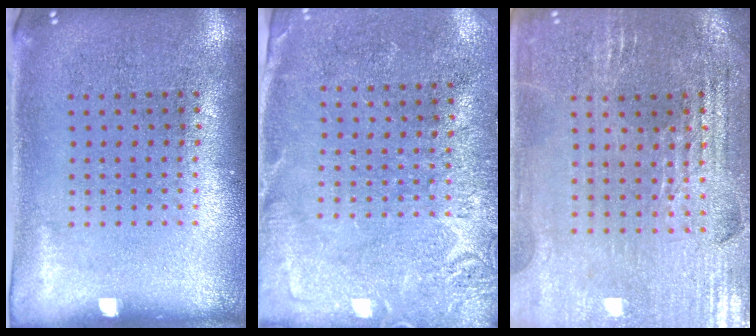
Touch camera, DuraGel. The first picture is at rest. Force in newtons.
{"total": 2.8, "press": 2.6, "slide": 0.9}
{"total": 2.9, "press": 2.8, "slide": 0.5}